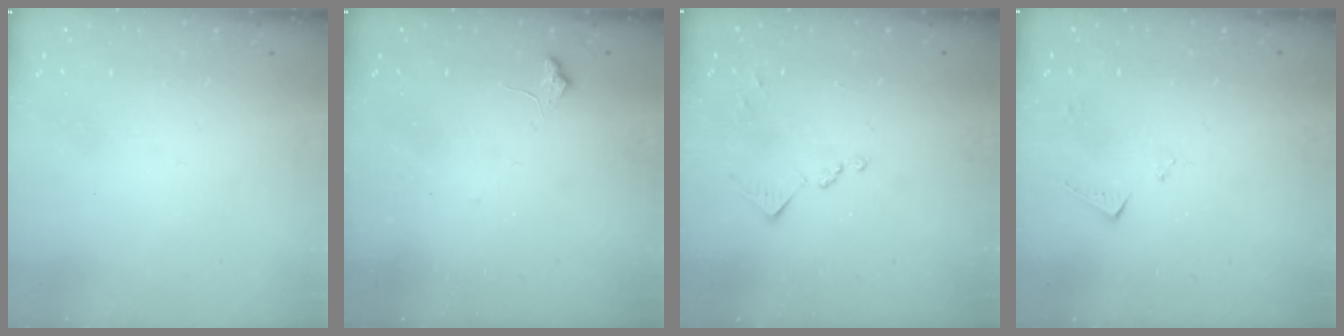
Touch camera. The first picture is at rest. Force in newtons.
{"total": 7.3, "press": 7.2, "slide": 0.9}
{"total": 8.9, "press": 8.9, "slide": 0.5}
{"total": 7.4, "press": 7.4, "slide": 0.2}